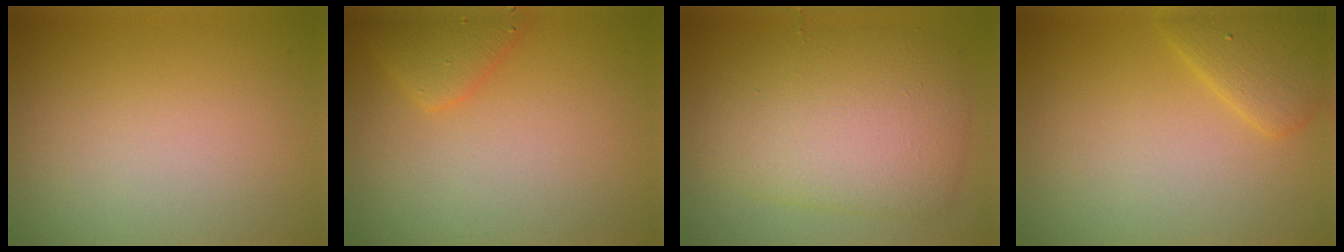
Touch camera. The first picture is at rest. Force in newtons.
{"total": 2.6, "press": 2.6, "slide": 0.2}
{"total": 7.2, "press": 7.2, "slide": 0.1}
{"total": 2.9, "press": 2.9, "slide": 0.1}